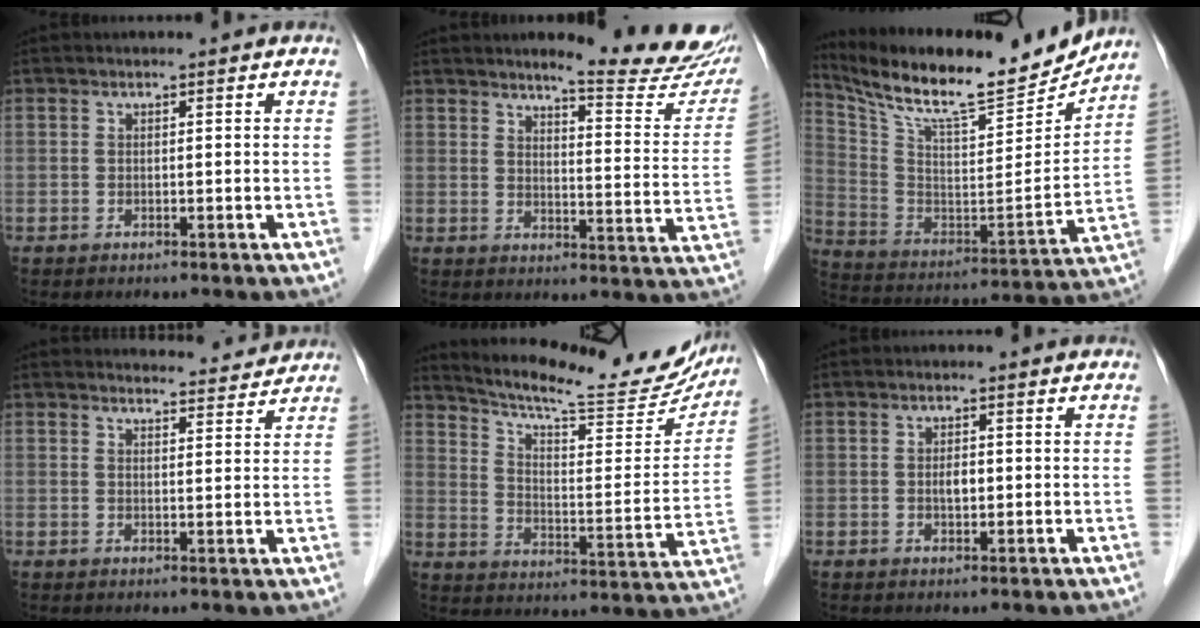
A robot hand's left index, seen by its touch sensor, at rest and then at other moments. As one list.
[{"total": 15.1, "force": [13.5, 1.3, 6.5], "torque": [-0.073, -0.067, 0.153]}, {"total": 21.9, "force": [19.8, 2.6, 9.0], "torque": [-0.175, -0.026, 0.317]}, {"total": 7.0, "force": [6.9, 0.8, 0.4], "torque": [0.000, 0.002, 0.075]}, {"total": 22.5, "force": [20.8, 3.2, 7.8], "torque": [-0.118, -0.045, 0.275]}, {"total": 1.8, "force": [-0.1, 0.9, 1.5], "torque": [-0.027, -0.001, -0.001]}]